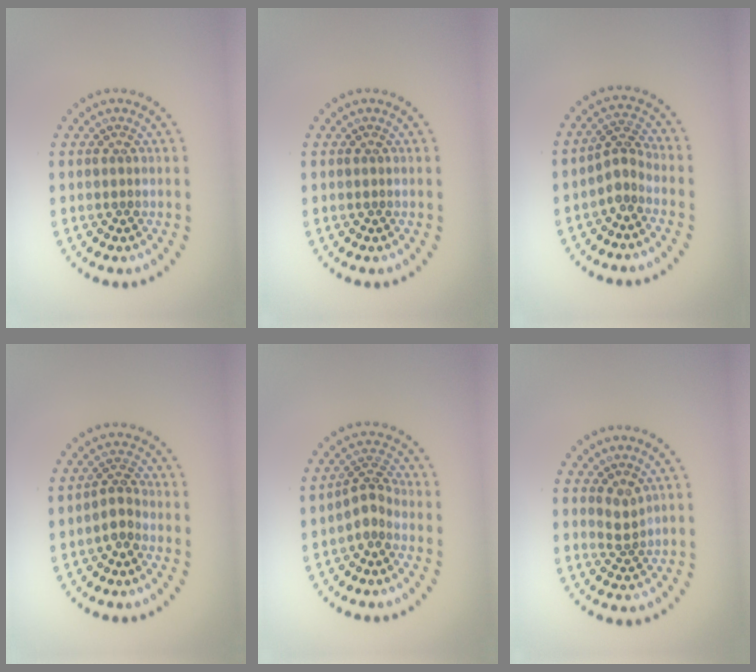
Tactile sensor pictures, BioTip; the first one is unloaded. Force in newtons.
{"total": 0.0}
{"total": 2.0, "press": 1.3, "slide": 1.5}
{"total": 1.8, "press": 1.3, "slide": 1.3}
{"total": 2.1, "press": 1.5, "slide": 1.5}
{"total": 1.5, "press": 1.1, "slide": 1.0}